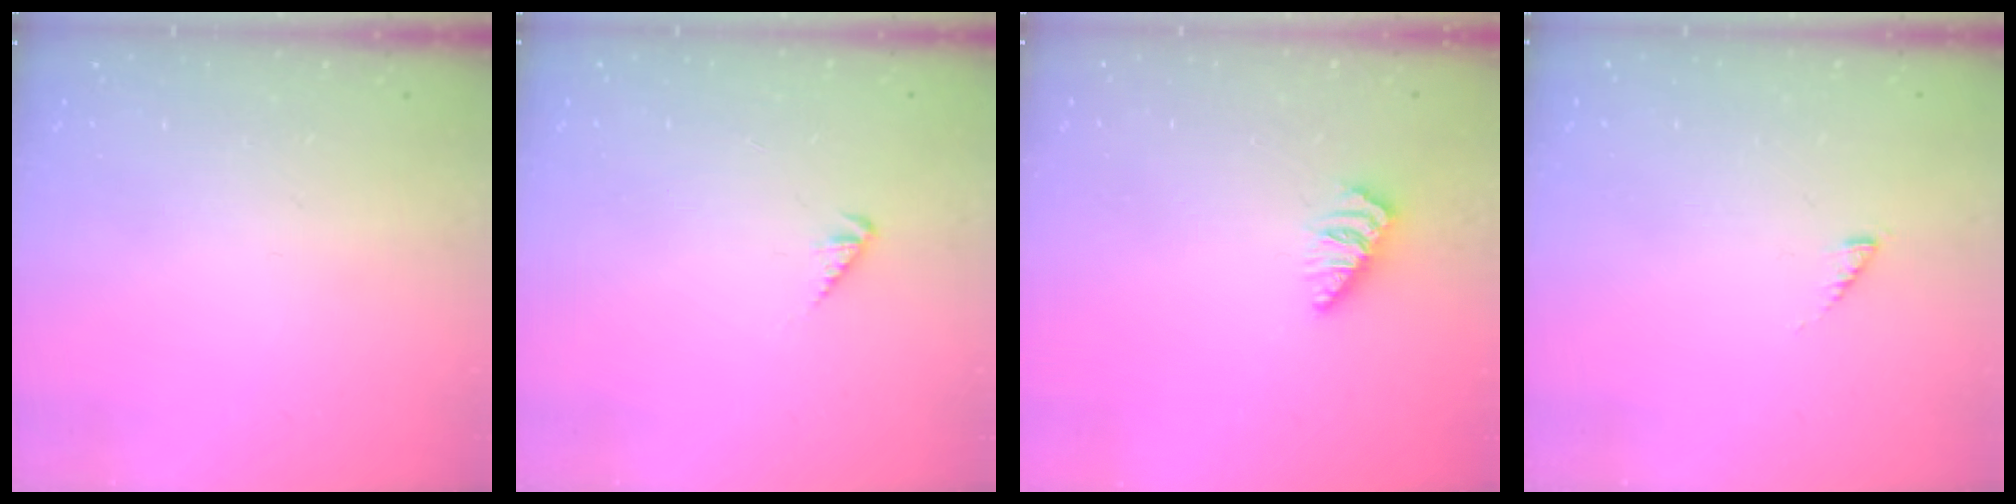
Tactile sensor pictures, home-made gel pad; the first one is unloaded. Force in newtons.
{"total": 2.1, "press": 2.0, "slide": 0.5}
{"total": 0.0}
{"total": 1.2, "press": 1.2, "slide": 0.3}